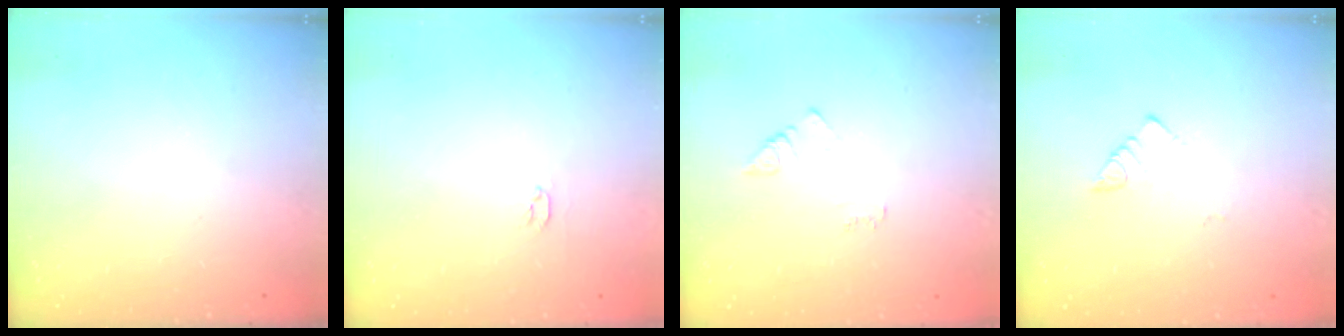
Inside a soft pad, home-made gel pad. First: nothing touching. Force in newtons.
{"total": 2.0, "press": 2.0, "slide": 0.3}
{"total": 3.2, "press": 3.2, "slide": 0.4}
{"total": 2.7, "press": 2.6, "slide": 0.5}